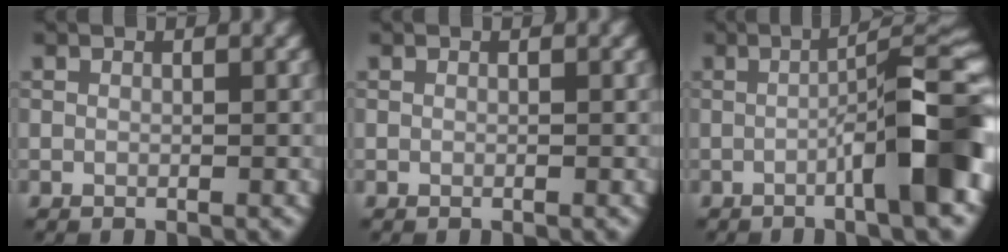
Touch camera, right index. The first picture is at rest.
{"total": 0.0}
{"total": 9.5, "force": [-2.3, 1.5, 9.1], "torque": [-0.118, 0.015, -0.042]}